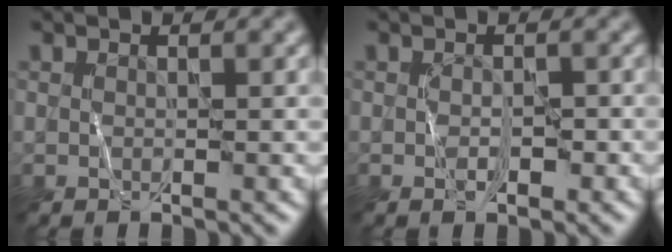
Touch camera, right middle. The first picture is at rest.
{"total": 1.6, "force": [-0.6, 0.9, 1.1], "torque": [-0.021, -0.002, -0.012]}